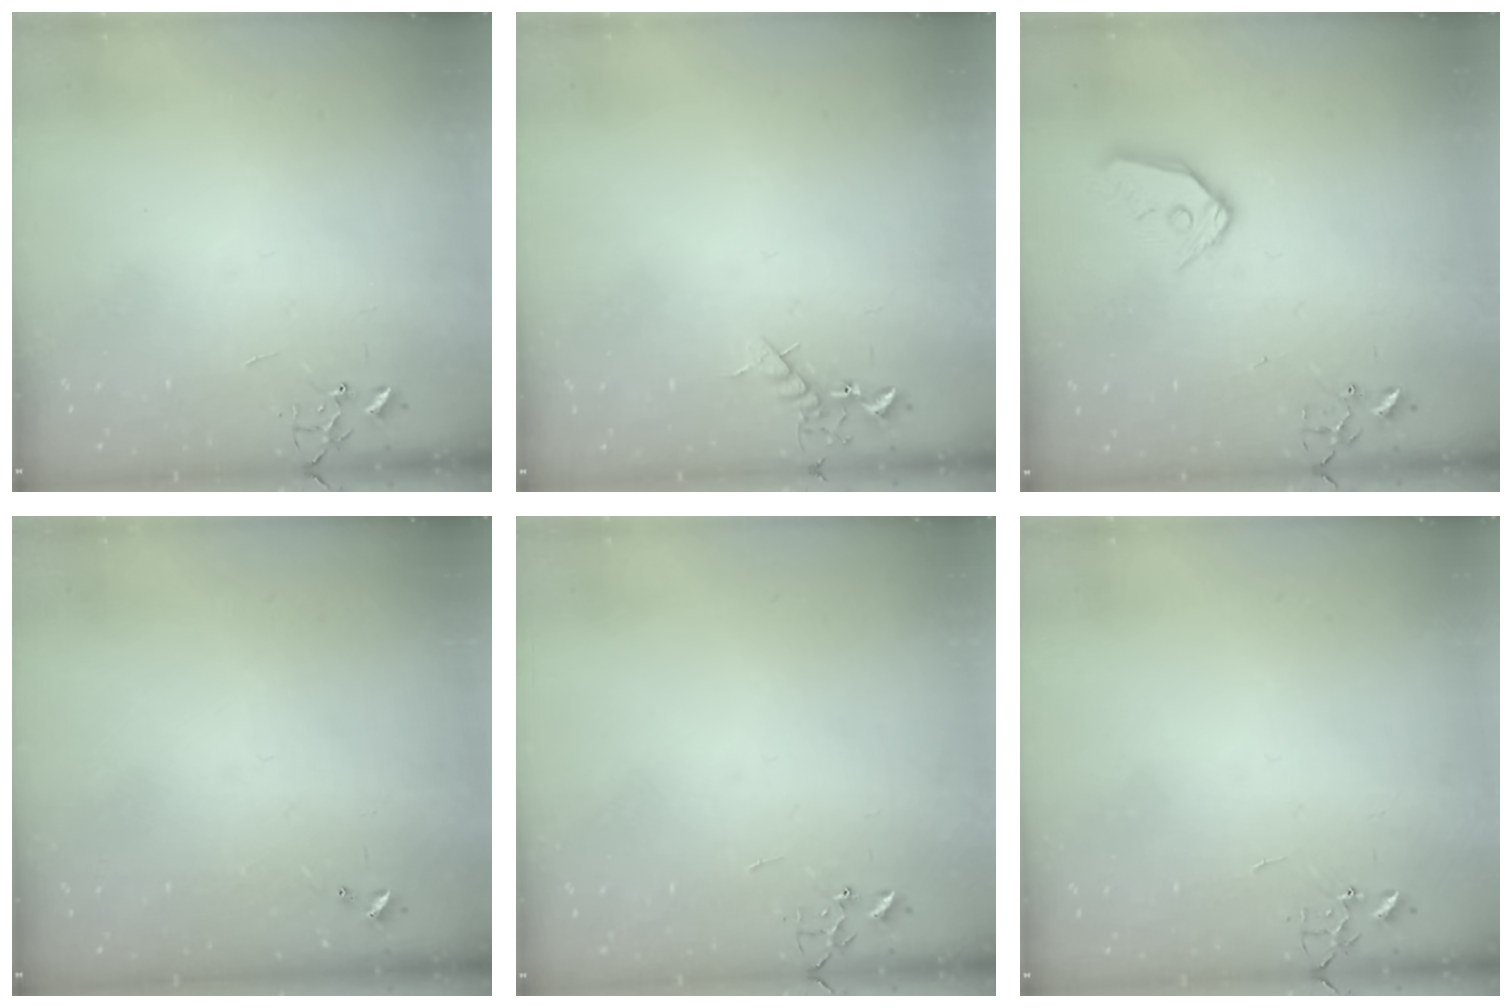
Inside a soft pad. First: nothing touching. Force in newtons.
{"total": 5.3, "press": 5.2, "slide": 1.0}
{"total": 10.7, "press": 10.6, "slide": 1.1}
{"total": 0.0}
{"total": 0.0}
{"total": 0.0}